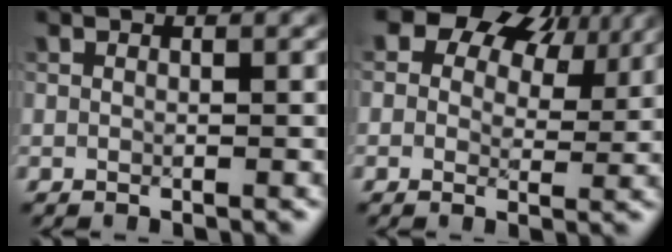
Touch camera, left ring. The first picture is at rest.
{"total": 9.6, "force": [5.7, 5.8, 5.3], "torque": [-0.081, 0.025, 0.075]}